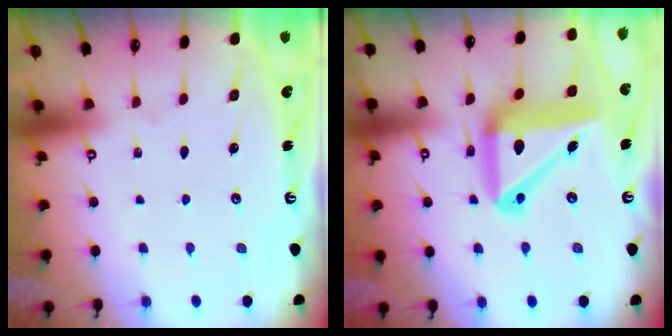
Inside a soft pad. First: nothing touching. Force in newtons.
{"total": 18.7, "press": 18.5, "slide": 2.6}